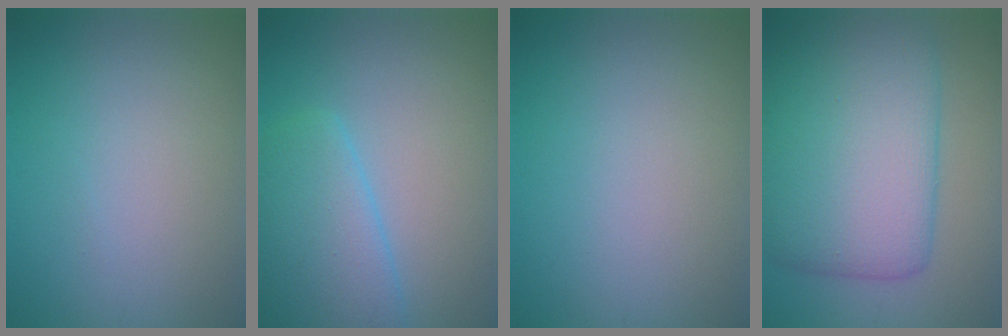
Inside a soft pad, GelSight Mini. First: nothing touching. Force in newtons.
{"total": 5.2, "press": 5.2, "slide": 0.3}
{"total": 0.0}
{"total": 10.2, "press": 10.2, "slide": 0.1}